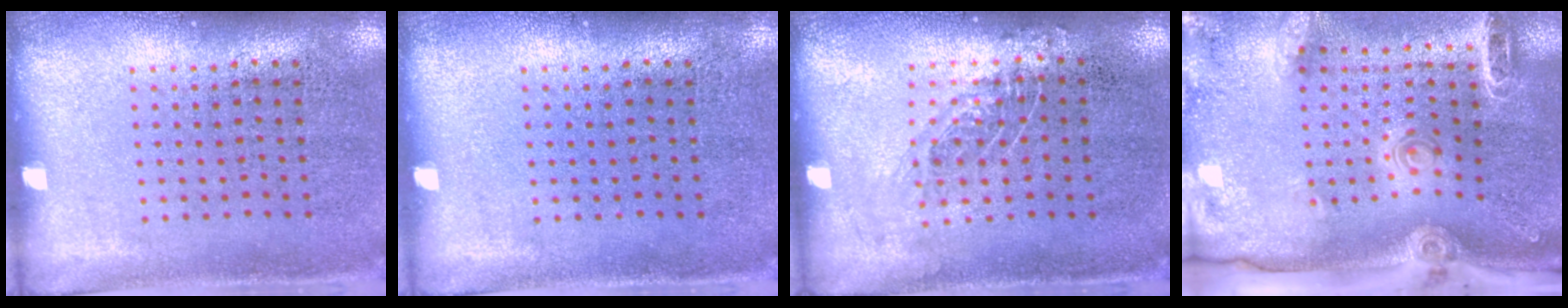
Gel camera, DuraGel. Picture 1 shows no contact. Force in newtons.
{"total": 0.0}
{"total": 0.8, "press": 0.8, "slide": 0.2}
{"total": 2.5, "press": 2.0, "slide": 1.5}